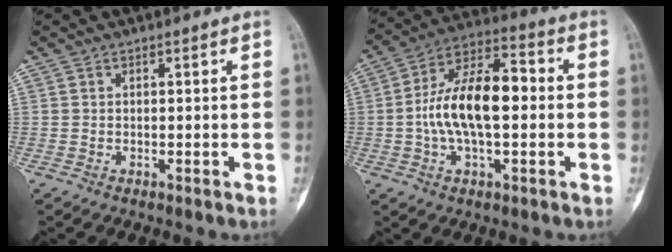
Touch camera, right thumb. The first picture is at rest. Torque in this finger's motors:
{"motor_torque": [1.99, 1.99, 0.83, -0.72, 0.37]}